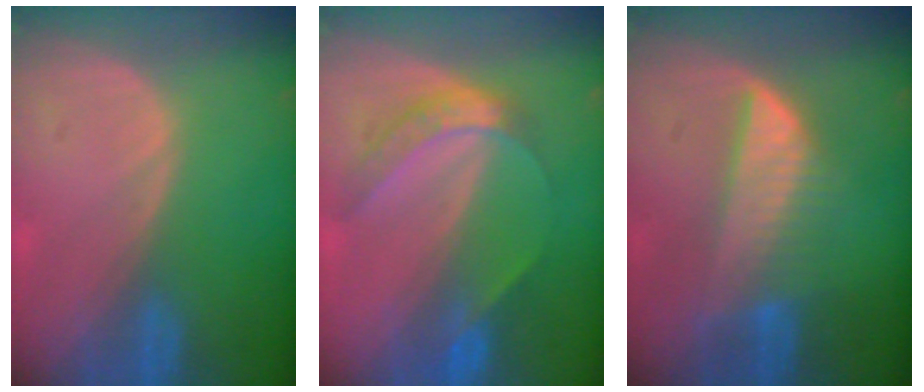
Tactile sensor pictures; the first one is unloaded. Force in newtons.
{"total": 6.2, "press": 5.2, "slide": 3.3}
{"total": 6.7, "press": 6.5, "slide": 1.6}